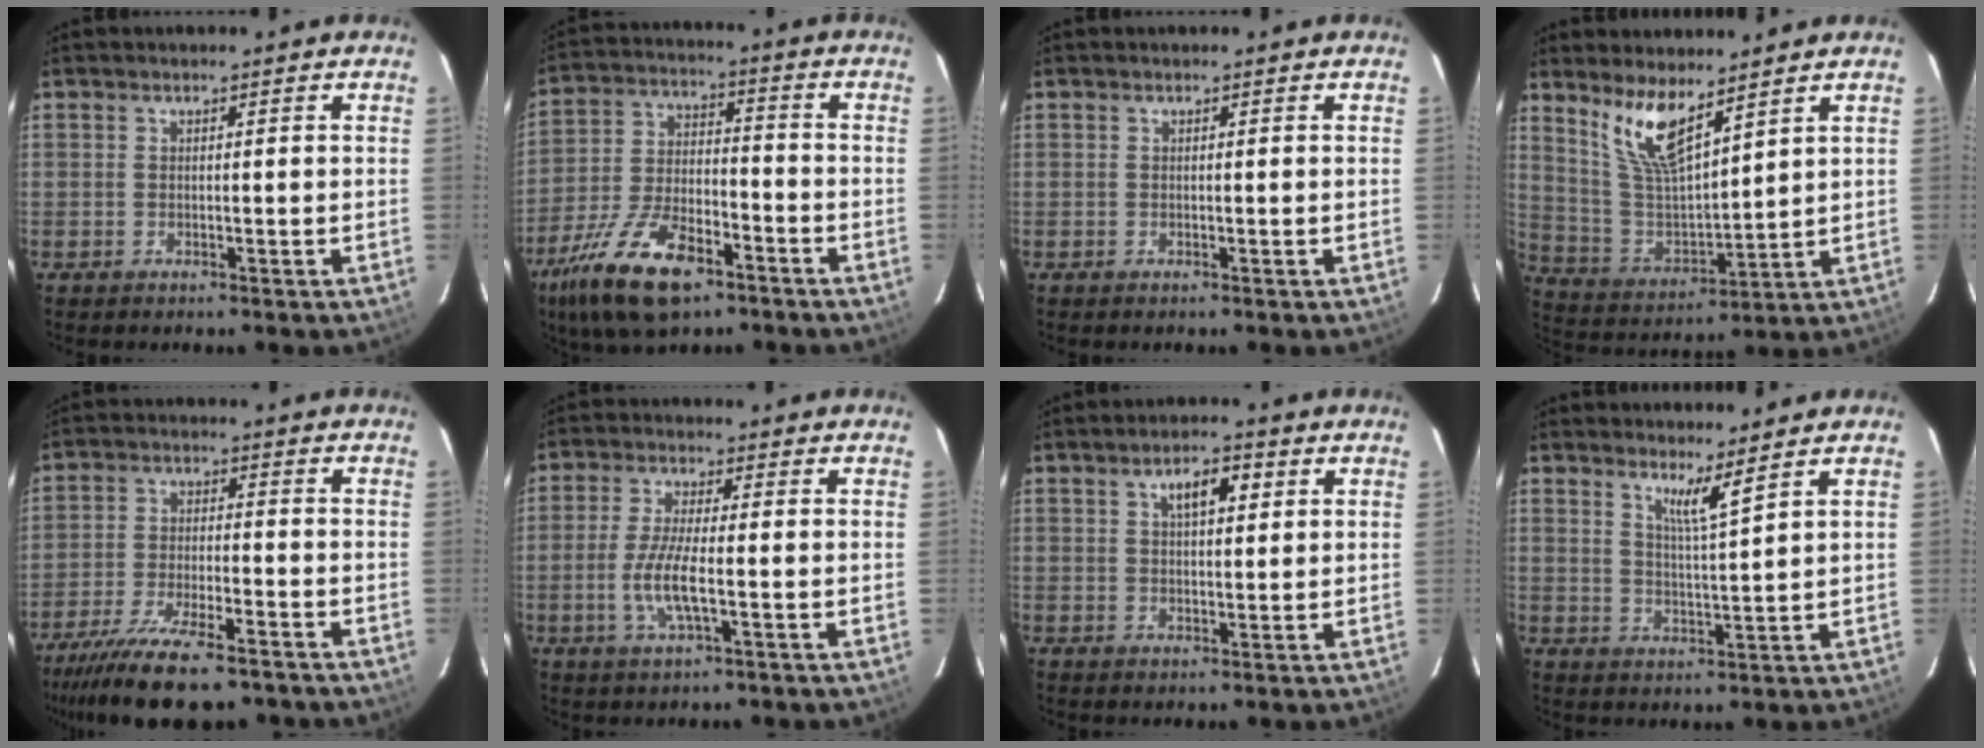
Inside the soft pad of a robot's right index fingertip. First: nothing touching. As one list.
[{"total": 16.9, "force": [-10.6, 7.2, 11.0], "torque": [-0.236, -0.021, -0.191]}, {"total": 0.0}, {"total": 10.6, "force": [7.4, 2.8, 7.1], "torque": [-0.137, -0.007, 0.158]}, {"total": 16.2, "force": [-12.9, 4.1, 9.0], "torque": [-0.190, -0.034, -0.213]}, {"total": 7.2, "force": [-1.8, 1.3, 6.8], "torque": [-0.140, -0.008, -0.038]}, {"total": 5.1, "force": [2.1, 2.1, 4.2], "torque": [-0.067, 0.013, 0.038]}, {"total": 4.4, "force": [3.3, -0.6, 2.8], "torque": [-0.051, -0.011, 0.057]}]